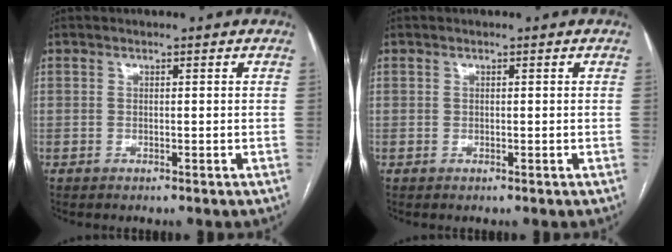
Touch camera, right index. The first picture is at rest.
{"total": 0.0}